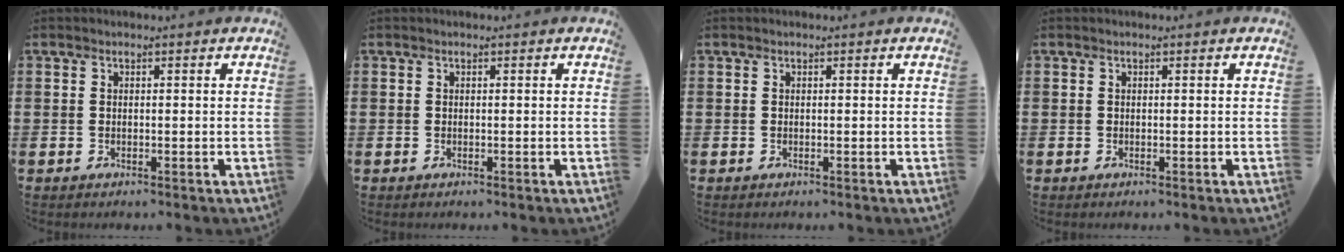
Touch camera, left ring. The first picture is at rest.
{"total": 0.0}
{"total": 0.0}
{"total": 0.0}